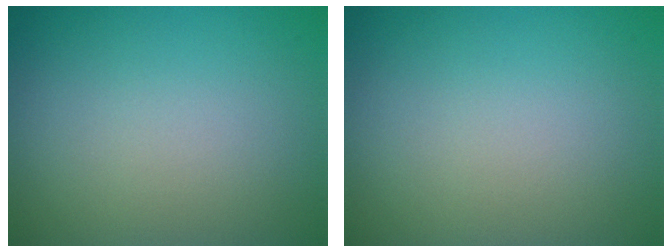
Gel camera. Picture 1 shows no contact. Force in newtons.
{"total": 0.0}